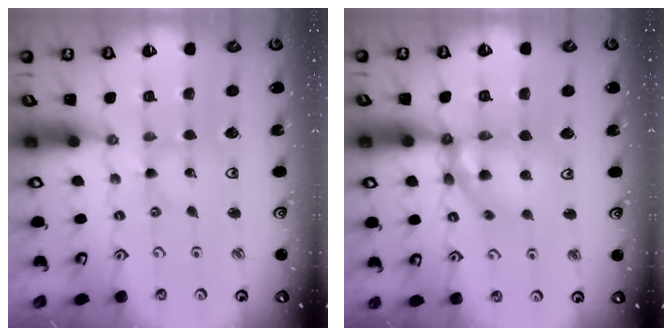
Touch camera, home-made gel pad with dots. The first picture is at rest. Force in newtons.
{"total": 12.1, "press": 12.0, "slide": 1.7}